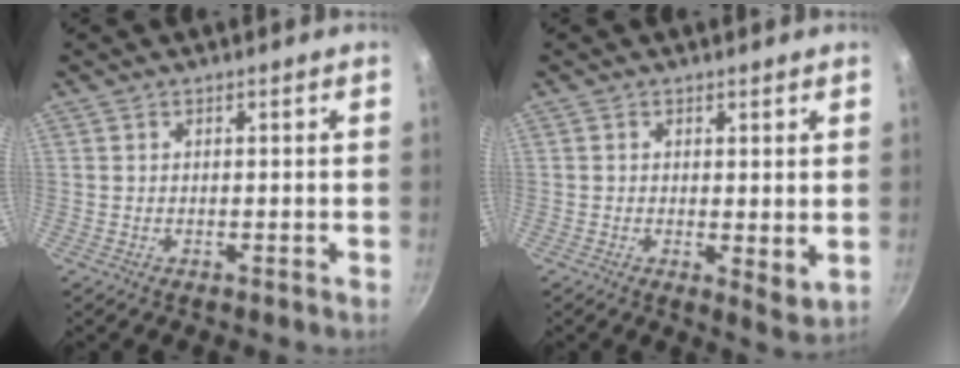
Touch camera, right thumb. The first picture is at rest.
{"total": 4.1, "force": [0.5, 1.8, 3.6], "torque": [-0.052, -0.015, 0.009]}